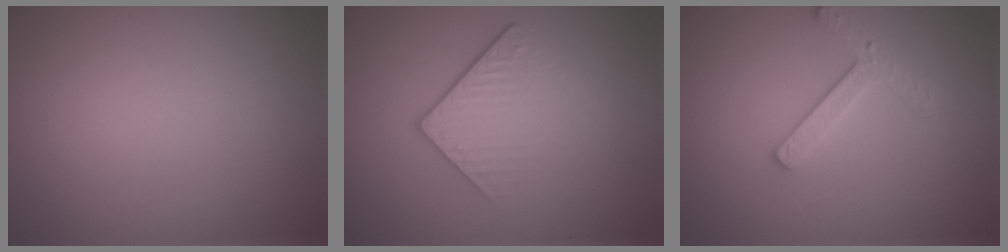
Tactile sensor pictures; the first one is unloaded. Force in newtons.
{"total": 4.0, "press": 2.4, "slide": 3.2}
{"total": 2.5, "press": 2.4, "slide": 0.3}